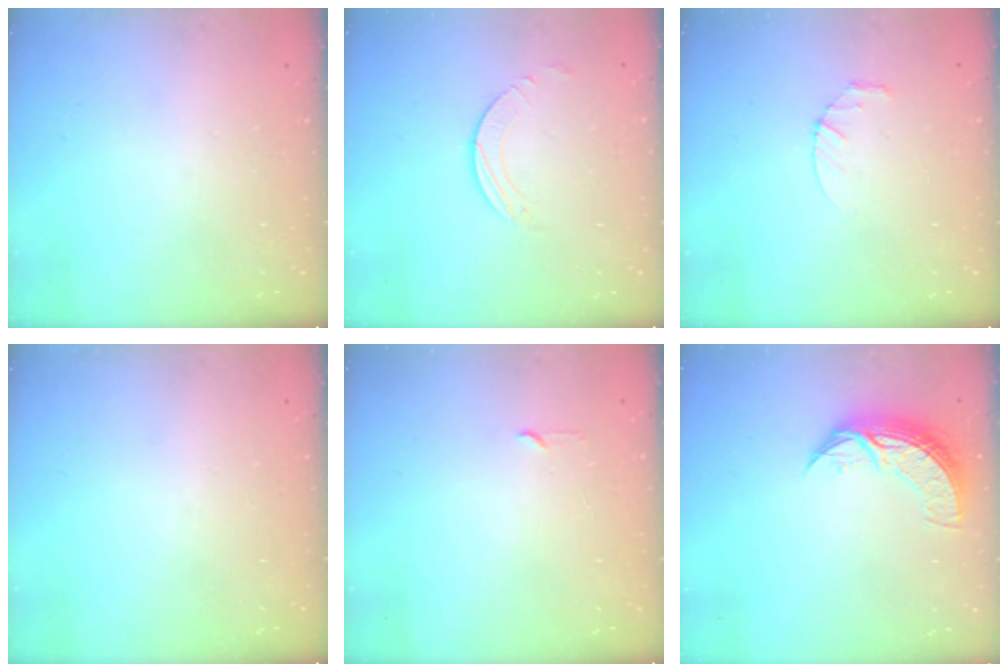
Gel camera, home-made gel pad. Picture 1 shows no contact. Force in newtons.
{"total": 1.6, "press": 1.6, "slide": 0.2}
{"total": 2.8, "press": 2.8, "slide": 0.4}
{"total": 0.0}
{"total": 2.3, "press": 2.2, "slide": 0.3}
{"total": 7.9, "press": 7.9, "slide": 0.6}